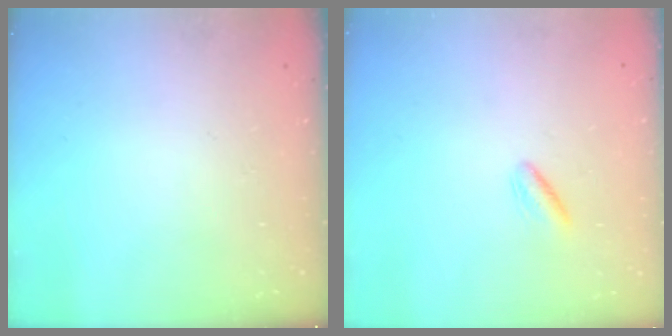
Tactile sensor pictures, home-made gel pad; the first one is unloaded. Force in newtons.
{"total": 2.5, "press": 2.3, "slide": 1.1}